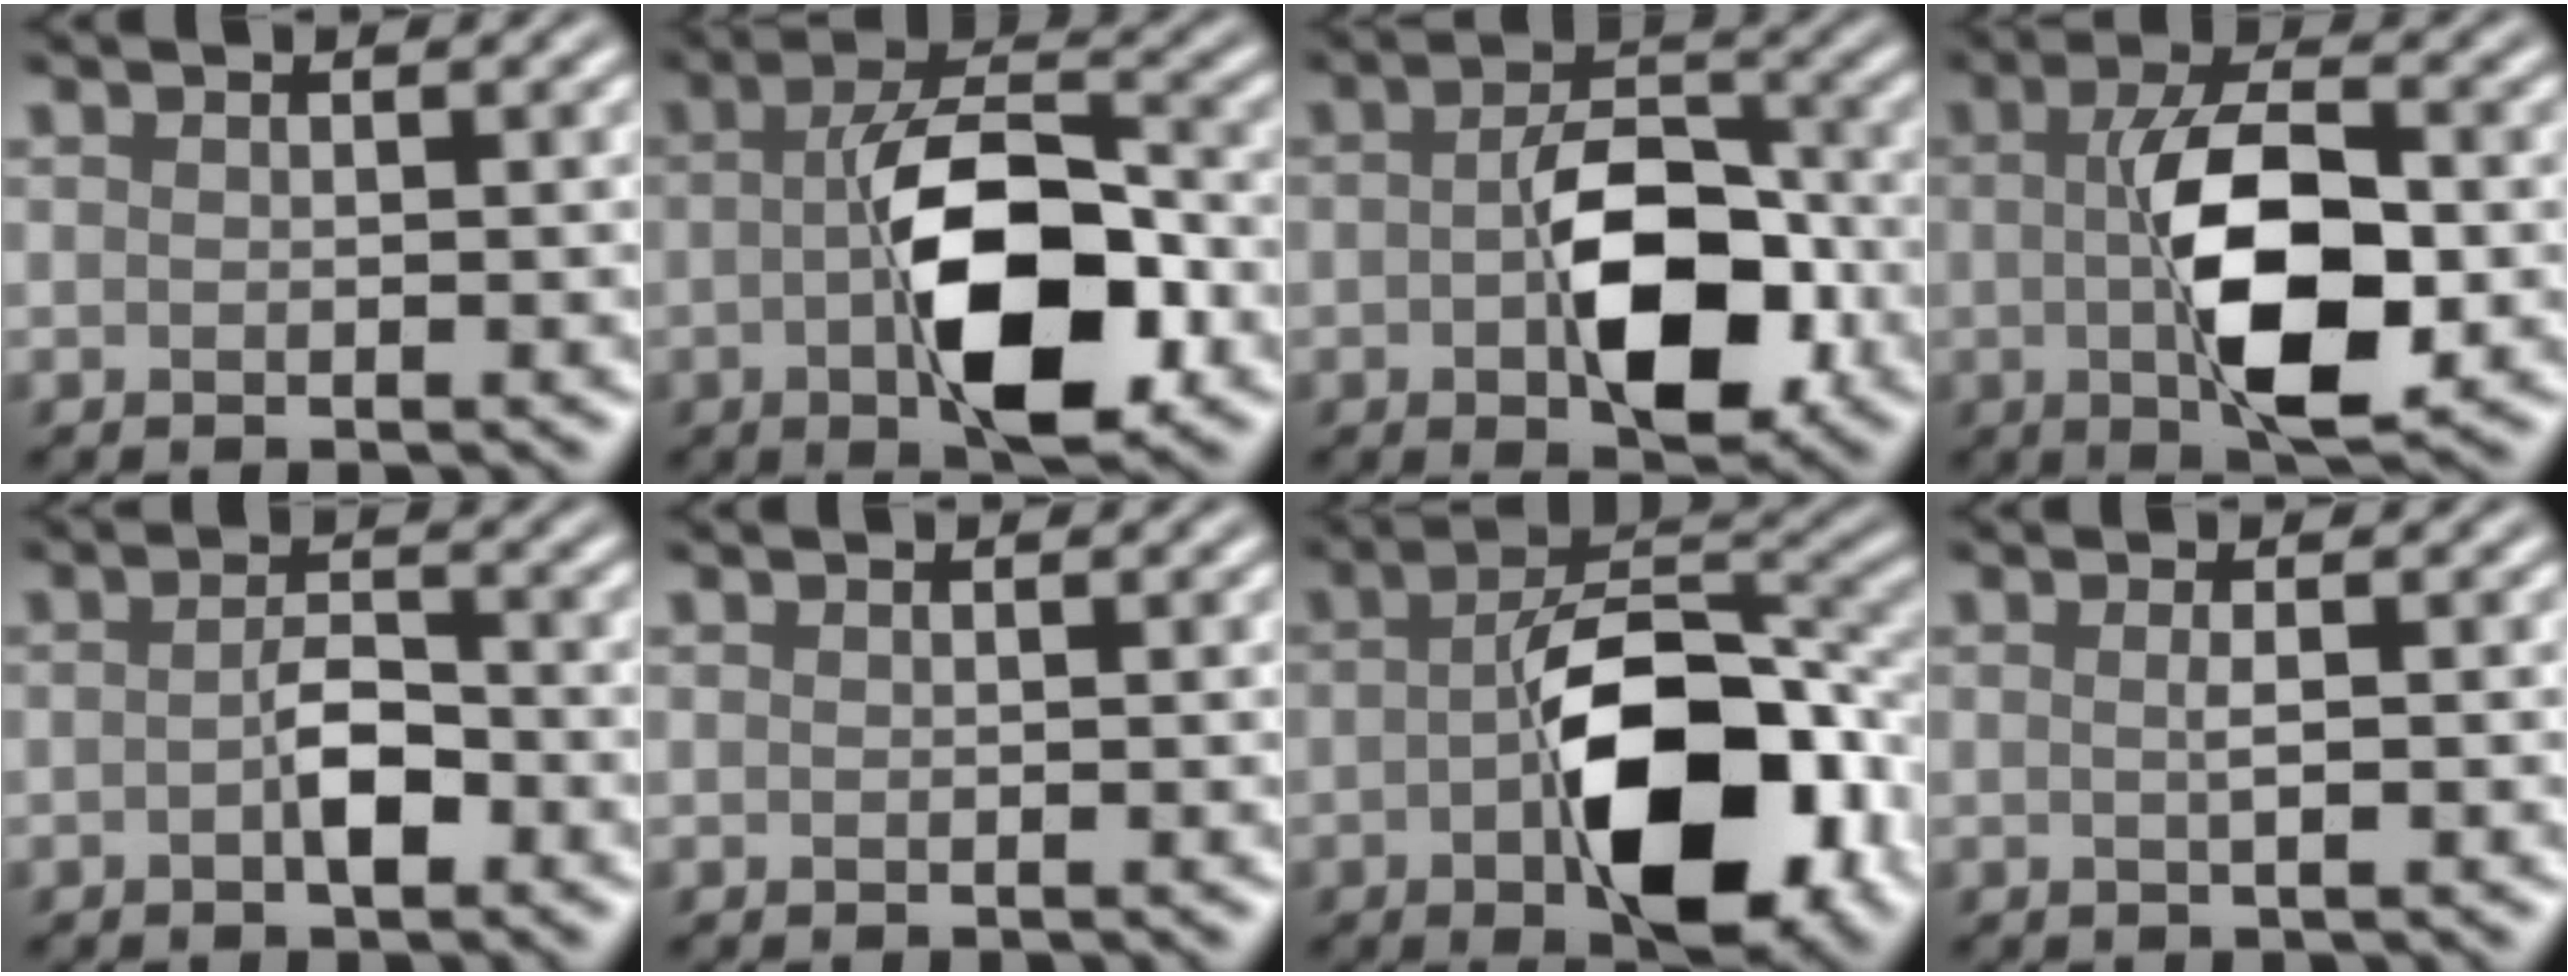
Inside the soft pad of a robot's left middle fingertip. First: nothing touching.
{"total": 10.0, "force": [-1.9, 4.5, 8.8], "torque": [-0.153, 0.004, -0.033]}
{"total": 7.9, "force": [-1.5, 4.3, 6.5], "torque": [-0.106, 0.000, -0.025]}
{"total": 8.6, "force": [-0.6, 3.5, 7.9], "torque": [-0.139, -0.002, -0.009]}
{"total": 2.7, "force": [-0.9, 1.2, 2.3], "torque": [-0.039, 0.003, -0.020]}
{"total": 0.0}
{"total": 11.6, "force": [-3.1, 5.6, 9.6], "torque": [-0.151, -0.001, -0.052]}
{"total": 1.1, "force": [0.0, 0.3, 1.1], "torque": [-0.017, 0.001, -0.003]}